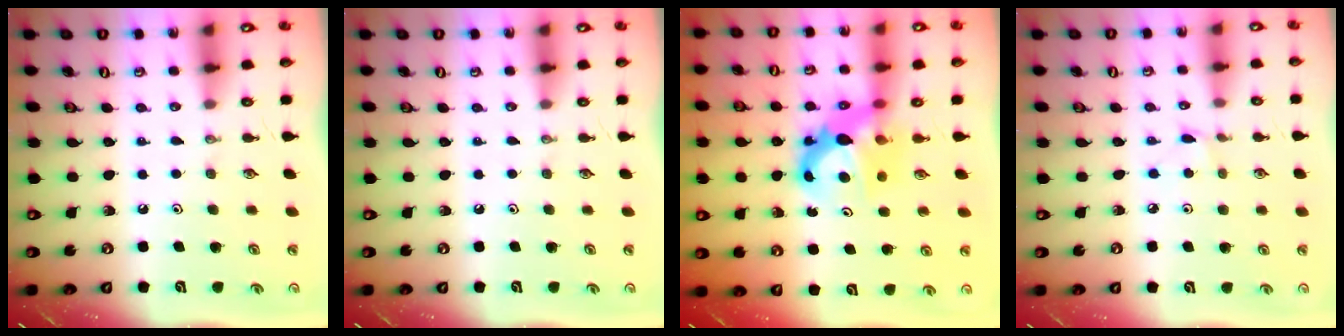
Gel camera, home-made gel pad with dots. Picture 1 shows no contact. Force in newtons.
{"total": 0.0}
{"total": 8.6, "press": 8.5, "slide": 0.5}
{"total": 2.4, "press": 2.4, "slide": 0.3}